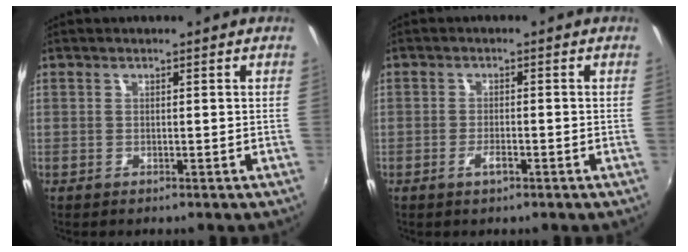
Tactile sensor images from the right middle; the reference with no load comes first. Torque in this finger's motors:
{"motor_torque": [0.26, -0.14, 0.01, 0.02]}